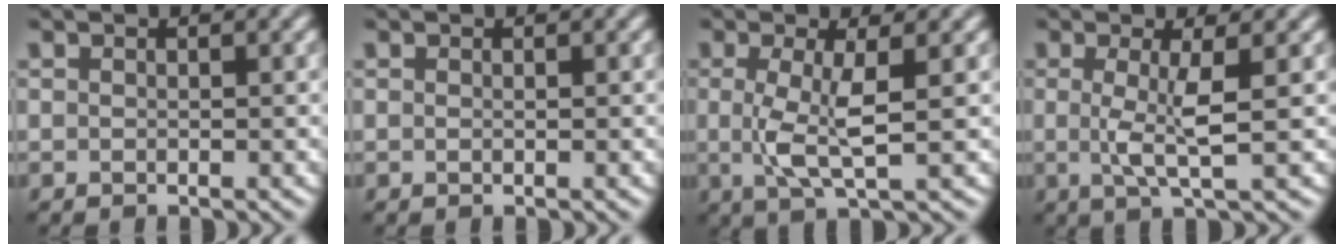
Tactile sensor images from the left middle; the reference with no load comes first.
{"total": 0.0}
{"total": 3.9, "force": [0.1, 0.8, 3.8], "torque": [-0.080, -0.004, 0.003]}
{"total": 3.6, "force": [0.1, 0.6, 3.5], "torque": [-0.069, -0.005, 0.000]}